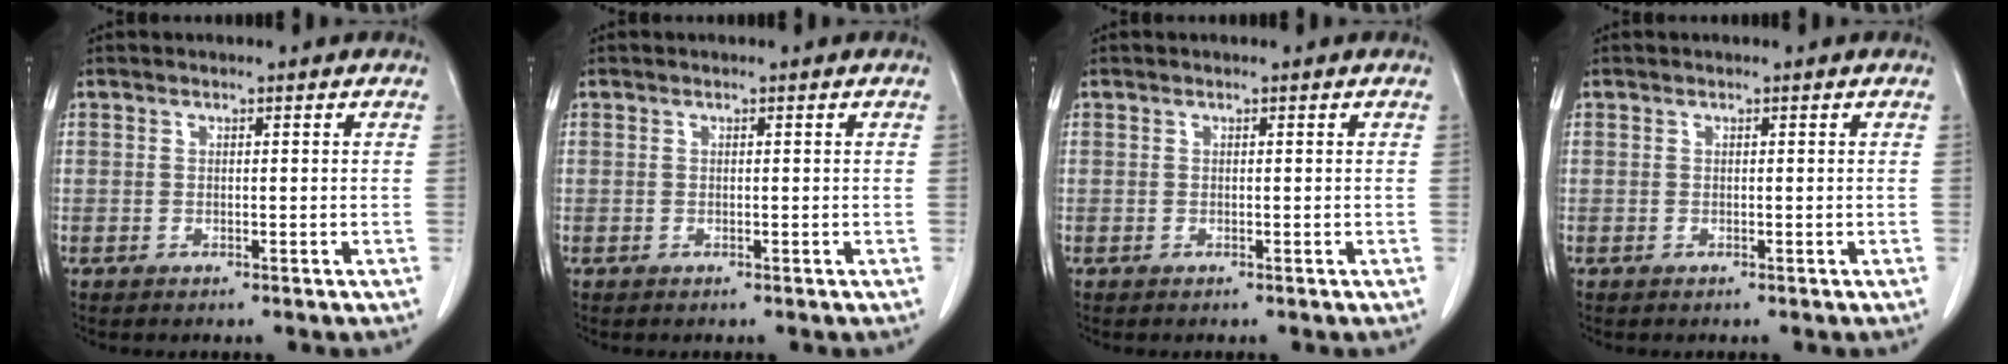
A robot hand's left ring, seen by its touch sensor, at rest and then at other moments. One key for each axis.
{"total": 0.0}
{"total": 0.0}
{"total": 0.0}